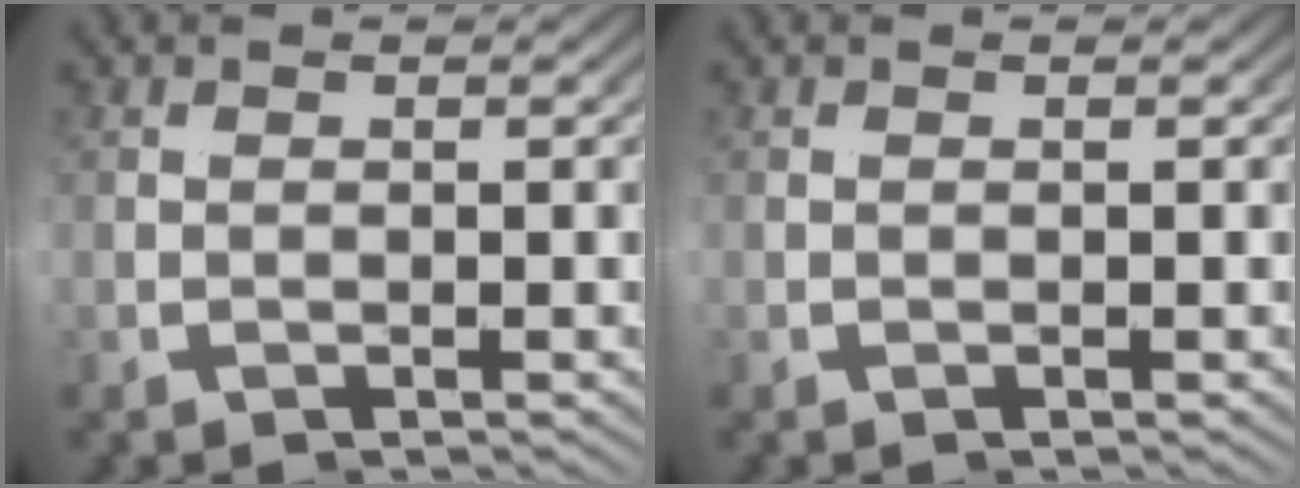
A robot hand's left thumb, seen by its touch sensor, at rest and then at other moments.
{"total": 0.0}